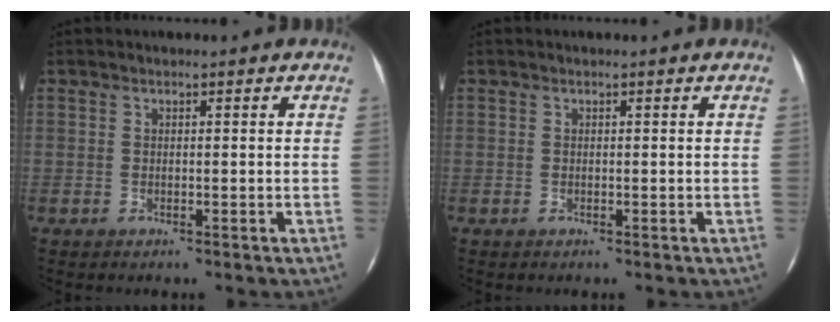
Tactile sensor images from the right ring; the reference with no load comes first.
{"total": 0.0}